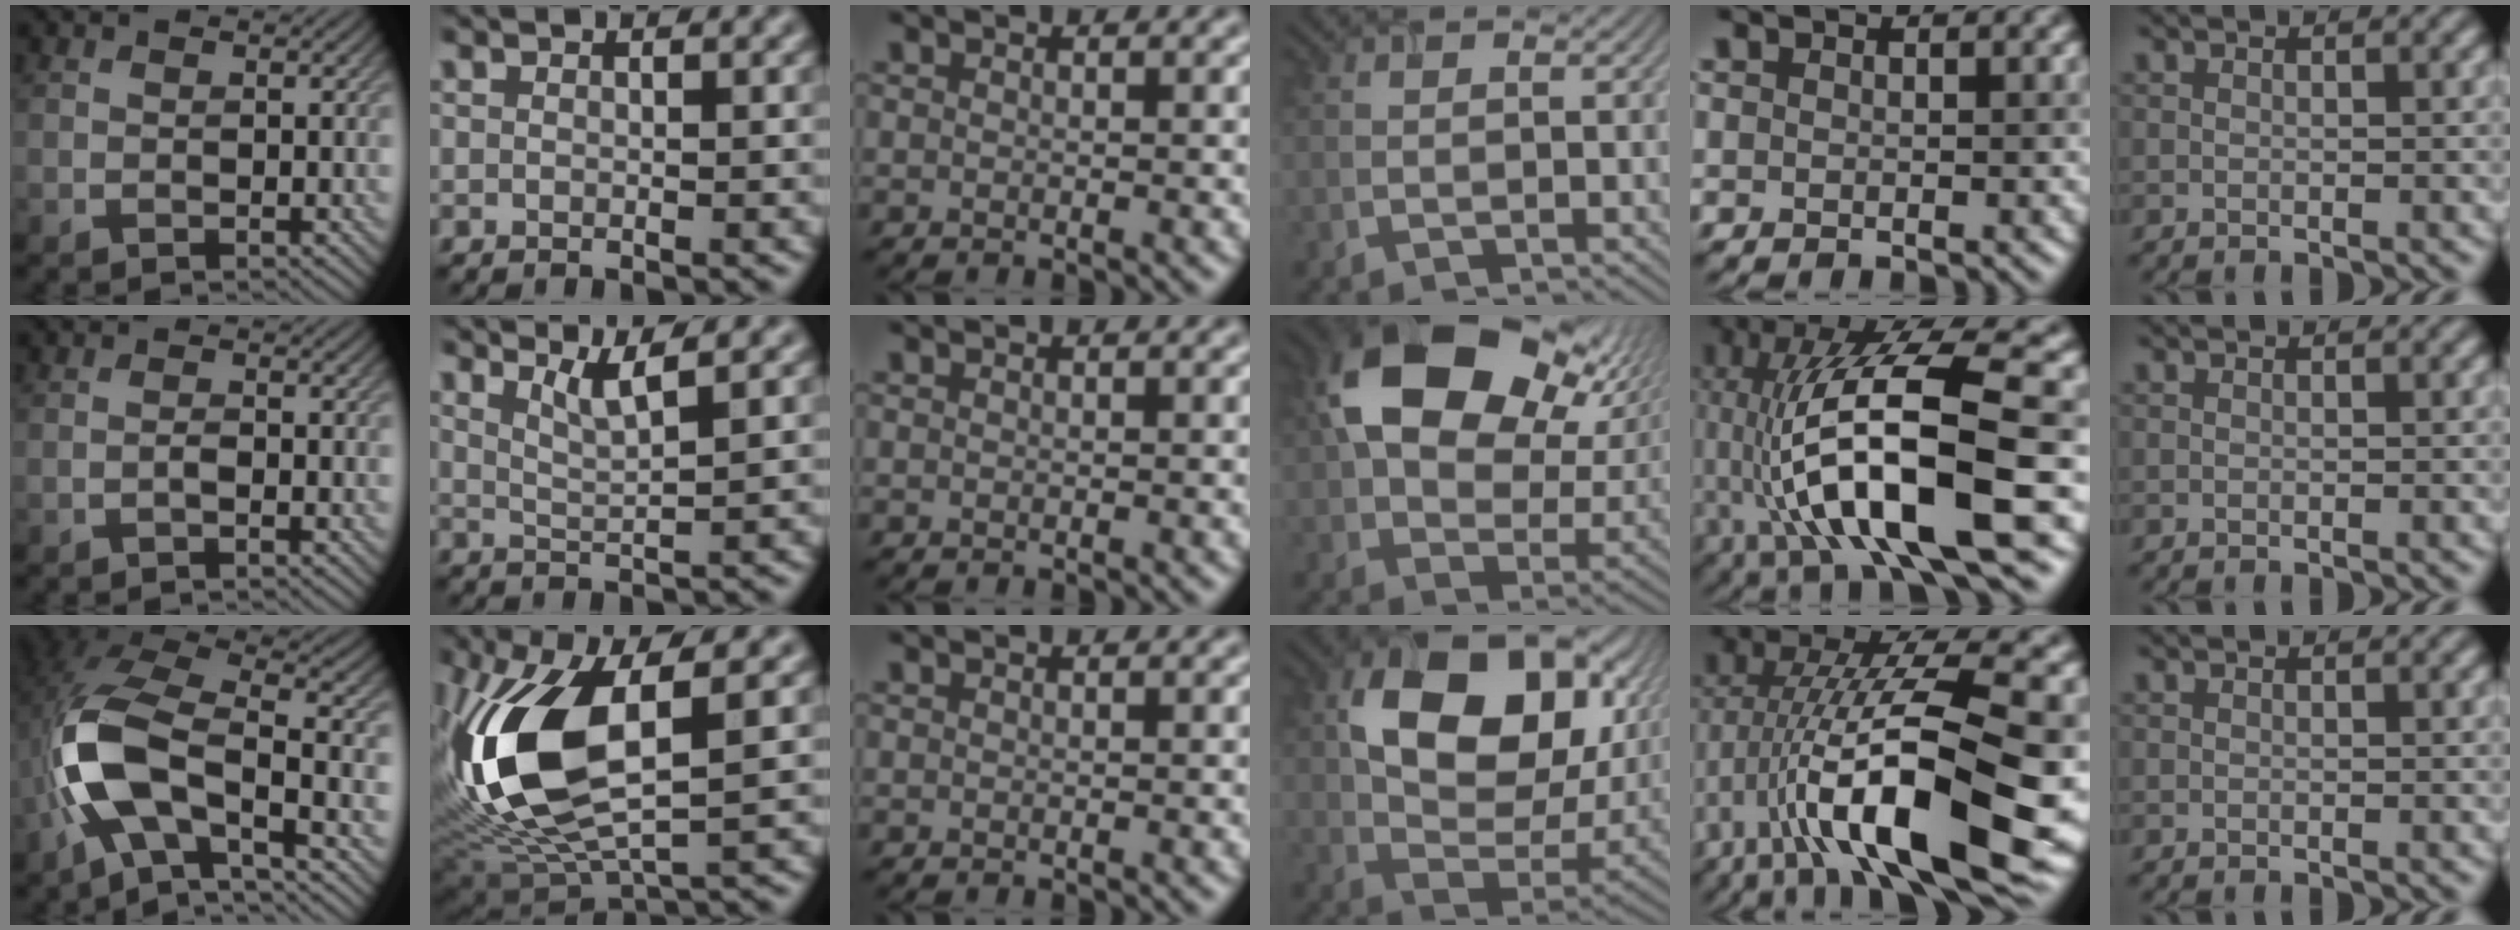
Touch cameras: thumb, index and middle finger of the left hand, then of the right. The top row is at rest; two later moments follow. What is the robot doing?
{"motion": "extract", "object": "airpods case & airpods"}